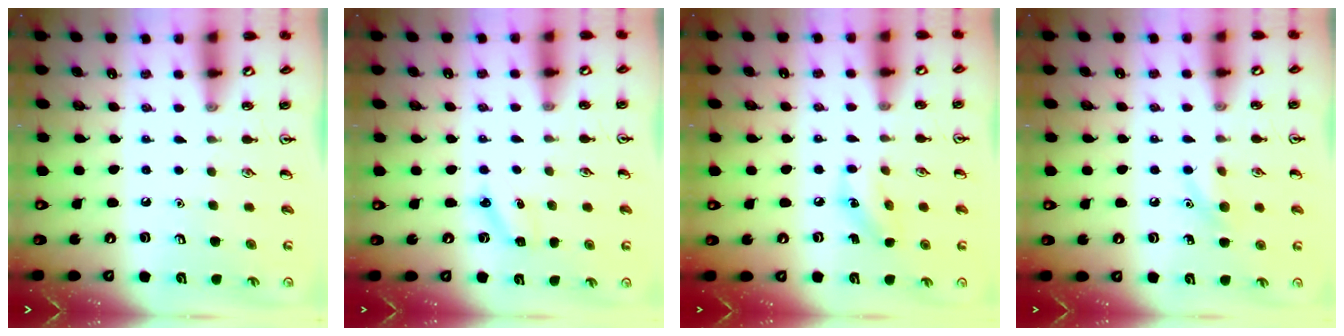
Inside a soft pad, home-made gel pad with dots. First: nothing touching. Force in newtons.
{"total": 3.8, "press": 3.6, "slide": 1.1}
{"total": 5.6, "press": 5.5, "slide": 1.3}
{"total": 6.9, "press": 6.6, "slide": 2.0}